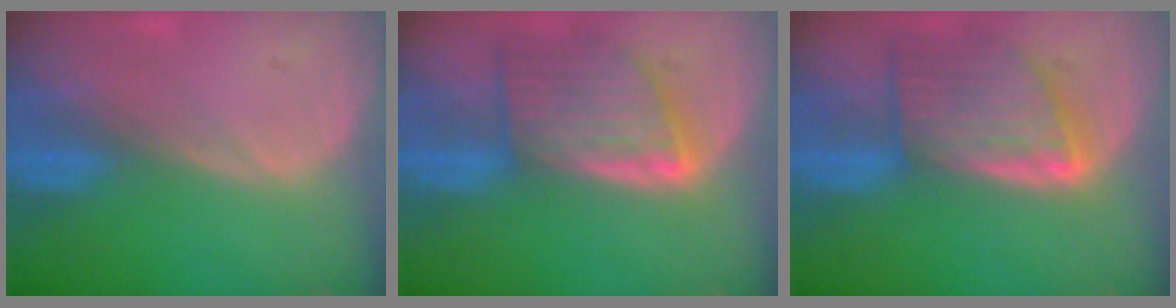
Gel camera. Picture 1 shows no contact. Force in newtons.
{"total": 8.0, "press": 7.3, "slide": 3.3}
{"total": 8.0, "press": 7.3, "slide": 3.3}